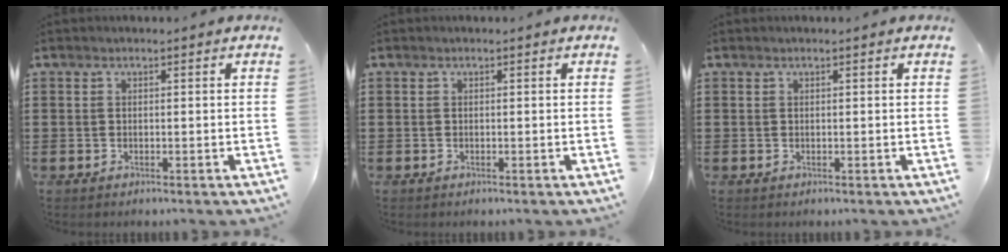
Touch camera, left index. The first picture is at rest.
{"total": 0.0}
{"total": 0.0}